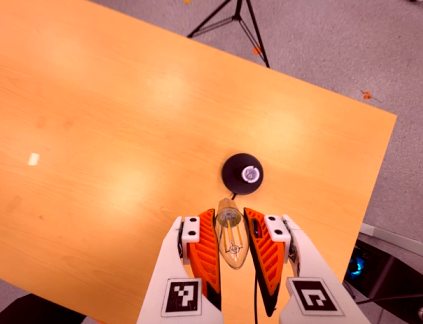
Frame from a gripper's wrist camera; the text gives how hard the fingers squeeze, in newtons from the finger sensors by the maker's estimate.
{"total": 19.9, "left": 21.3, "right": 18.6}